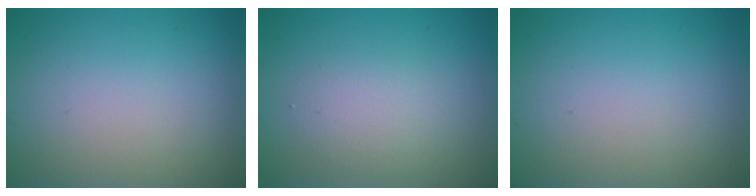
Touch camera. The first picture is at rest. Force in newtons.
{"total": 2.1, "press": 2.1, "slide": 0.0}
{"total": 0.0}